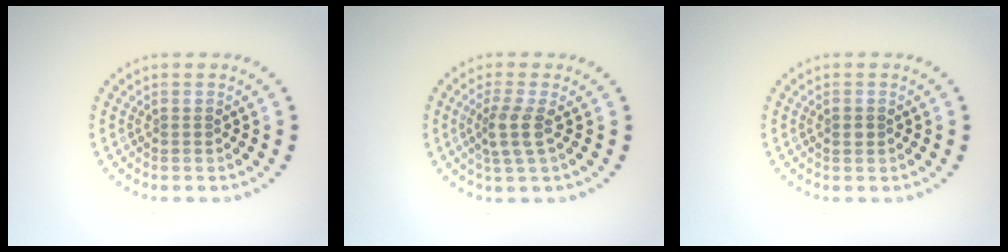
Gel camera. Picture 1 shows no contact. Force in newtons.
{"total": 2.5, "press": 2.0, "slide": 1.5}
{"total": 1.1, "press": 1.1, "slide": 0.0}